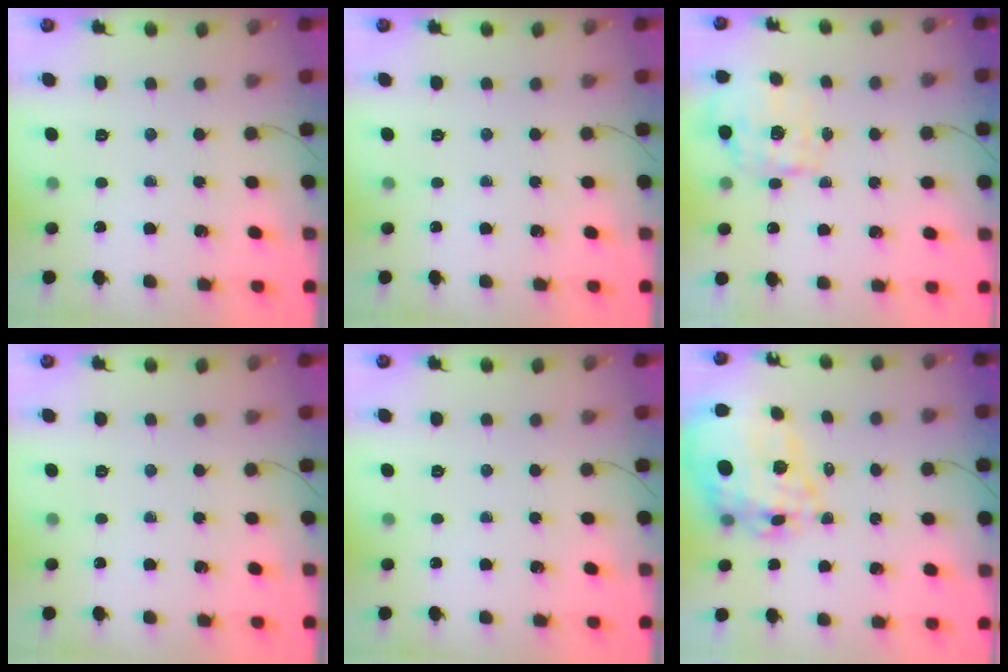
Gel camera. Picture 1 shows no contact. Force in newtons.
{"total": 0.0}
{"total": 1.7, "press": 1.5, "slide": 0.6}
{"total": 0.0}
{"total": 0.0}
{"total": 15.9, "press": 15.1, "slide": 4.9}